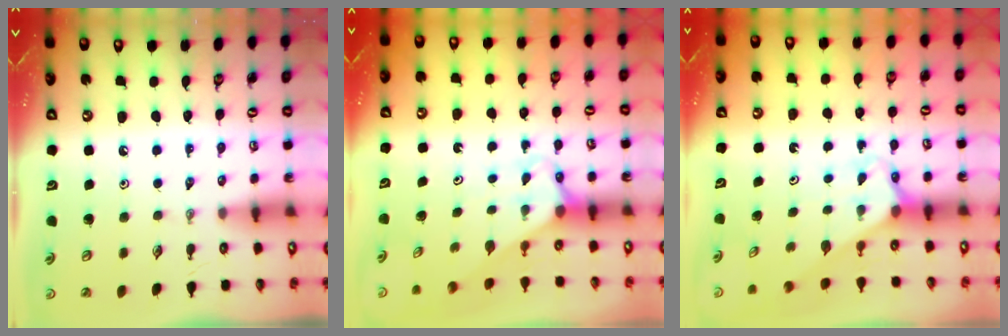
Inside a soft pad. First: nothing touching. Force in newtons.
{"total": 2.7, "press": 2.7, "slide": 0.2}
{"total": 2.5, "press": 2.5, "slide": 0.2}